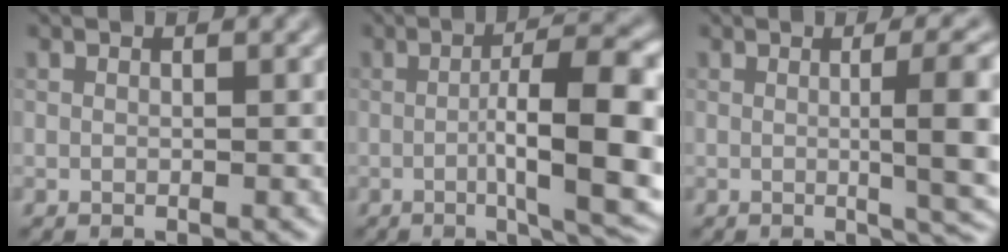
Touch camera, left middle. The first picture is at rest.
{"total": 10.6, "force": [-1.4, 2.5, 10.2], "torque": [-0.134, -0.001, -0.019]}
{"total": 7.6, "force": [0.0, 2.0, 7.3], "torque": [-0.082, 0.002, 0.002]}